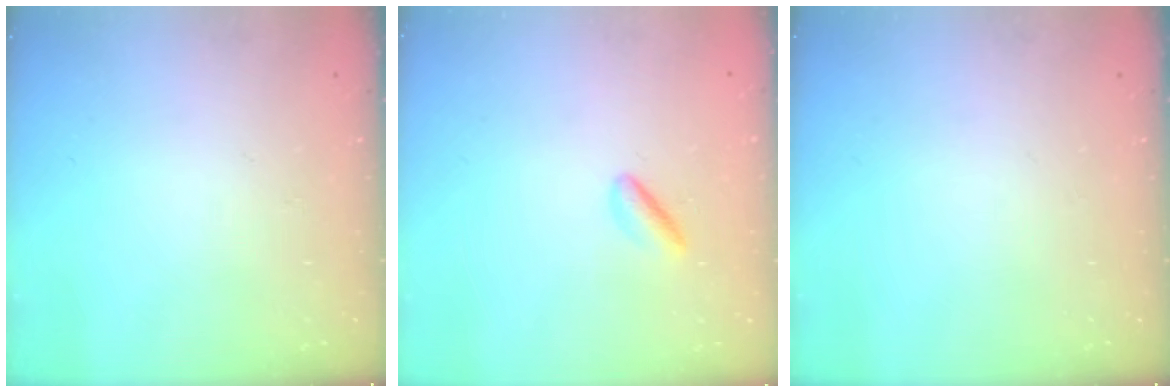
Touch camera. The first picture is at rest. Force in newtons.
{"total": 2.7, "press": 2.6, "slide": 0.7}
{"total": 0.0}